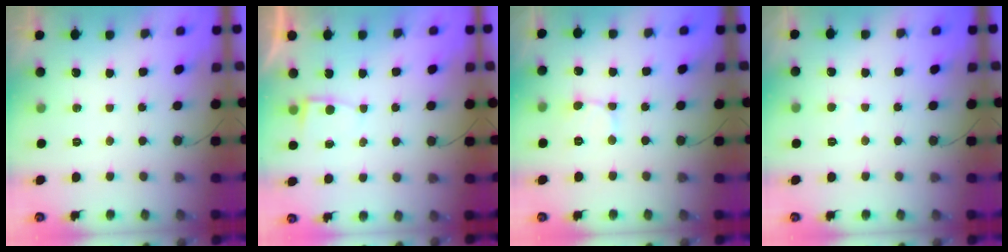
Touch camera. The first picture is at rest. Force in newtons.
{"total": 2.8, "press": 2.8, "slide": 0.3}
{"total": 1.6, "press": 1.6, "slide": 0.1}
{"total": 3.3, "press": 3.3, "slide": 0.3}